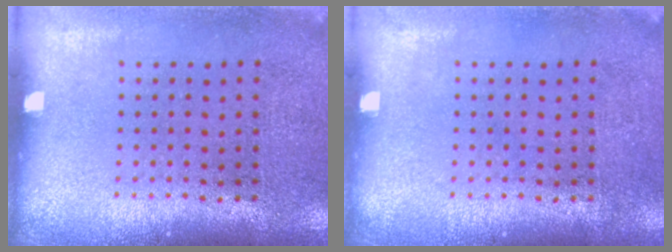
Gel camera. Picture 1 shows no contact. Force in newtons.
{"total": 0.0}